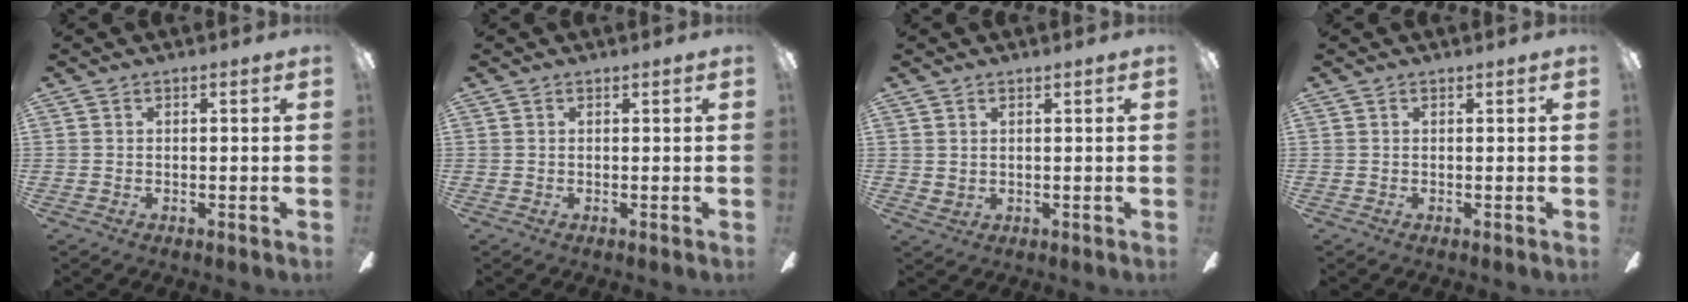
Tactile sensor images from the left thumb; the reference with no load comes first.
{"total": 0.0}
{"total": 1.3, "force": [1.2, 0.6, 0.1], "torque": [-0.005, 0.000, 0.022]}
{"total": 0.0}